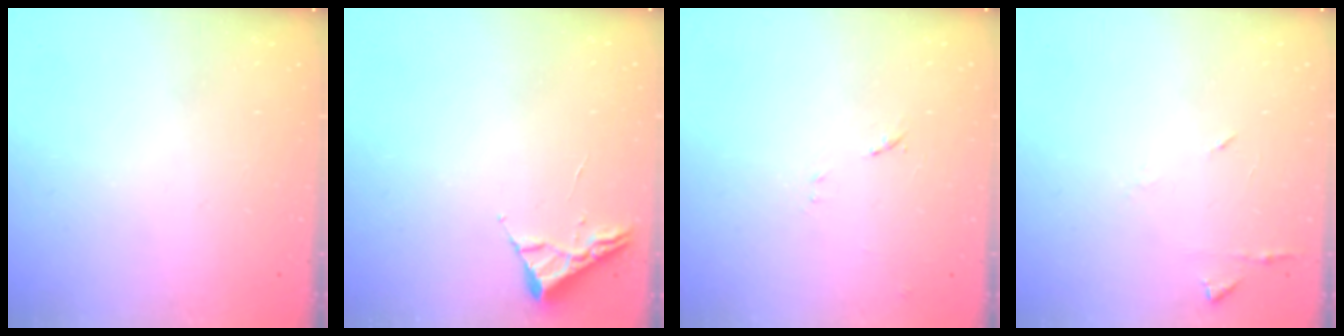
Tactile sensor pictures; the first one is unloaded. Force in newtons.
{"total": 2.6, "press": 2.6, "slide": 0.3}
{"total": 7.1, "press": 7.1, "slide": 0.6}
{"total": 5.8, "press": 5.8, "slide": 0.7}